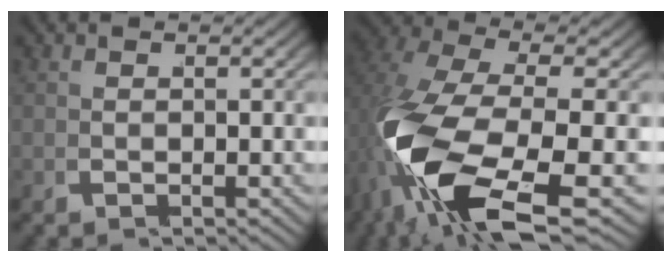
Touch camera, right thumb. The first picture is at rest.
{"total": 14.4, "force": [-2.8, 7.9, 11.8], "torque": [-0.314, -0.067, 0.000]}